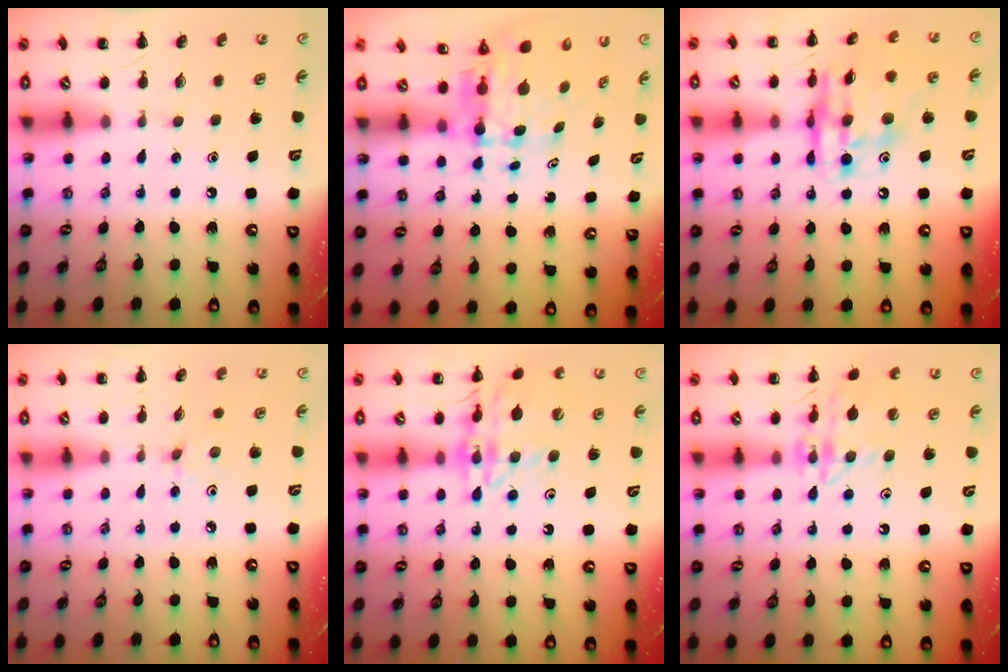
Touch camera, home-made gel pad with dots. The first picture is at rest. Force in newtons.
{"total": 5.8, "press": 5.6, "slide": 1.6}
{"total": 15.0, "press": 14.5, "slide": 3.9}
{"total": 2.4, "press": 2.3, "slide": 0.8}
{"total": 15.7, "press": 15.6, "slide": 1.0}
{"total": 14.9, "press": 14.8, "slide": 1.2}